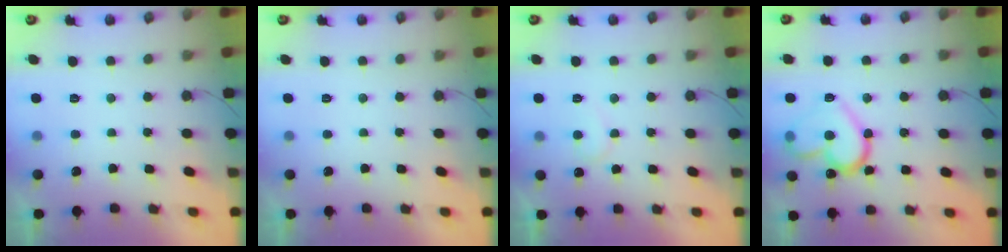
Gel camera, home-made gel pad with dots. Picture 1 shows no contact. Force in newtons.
{"total": 0.0}
{"total": 7.3, "press": 7.3, "slide": 0.4}
{"total": 17.4, "press": 17.3, "slide": 1.9}